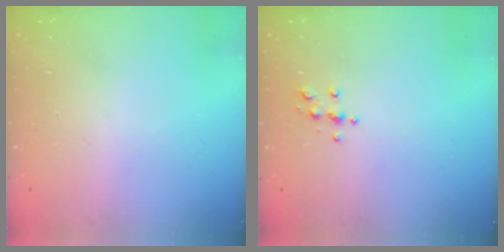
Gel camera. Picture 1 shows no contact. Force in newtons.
{"total": 3.9, "press": 3.9, "slide": 0.5}